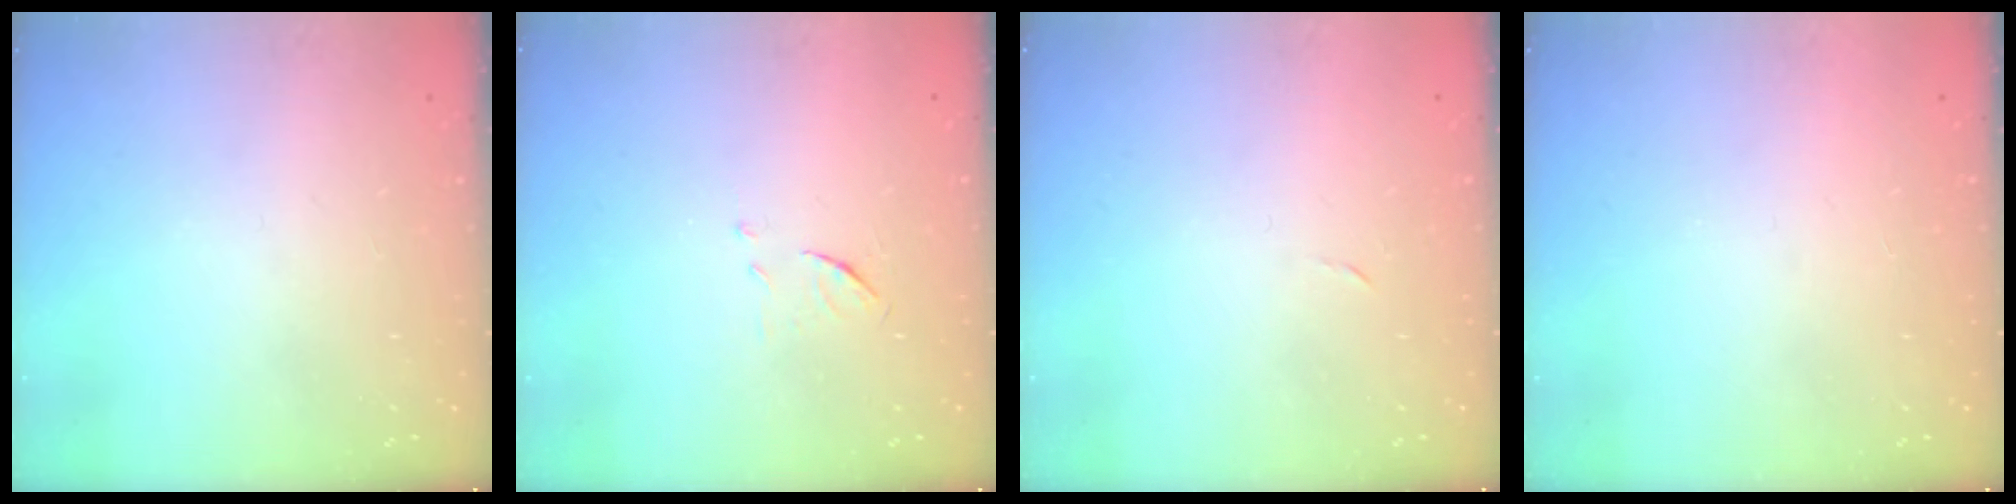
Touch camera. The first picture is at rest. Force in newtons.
{"total": 6.3, "press": 6.3, "slide": 0.6}
{"total": 2.3, "press": 2.3, "slide": 0.4}
{"total": 1.6, "press": 1.5, "slide": 0.1}